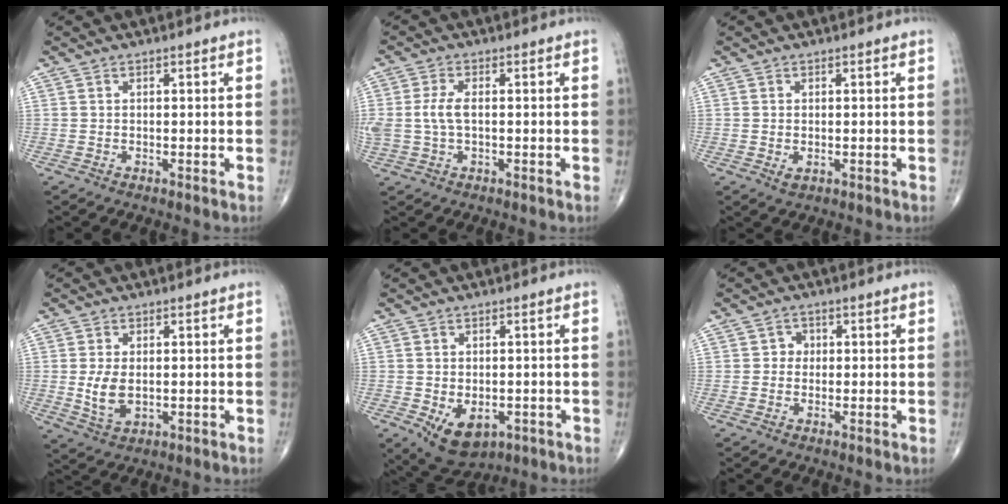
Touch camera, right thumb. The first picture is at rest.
{"total": 4.9, "force": [0.1, 2.5, 4.2], "torque": [-0.109, 0.009, 0.003]}
{"total": 1.4, "force": [-0.2, 0.9, 1.1], "torque": [-0.019, -0.003, 0.000]}
{"total": 5.9, "force": [-0.1, 3.5, 4.7], "torque": [-0.089, -0.010, 0.006]}
{"total": 8.6, "force": [-2.9, 5.5, 5.9], "torque": [-0.076, 0.001, -0.030]}
{"total": 2.1, "force": [0.1, 1.9, 0.8], "torque": [0.005, 0.006, -0.005]}